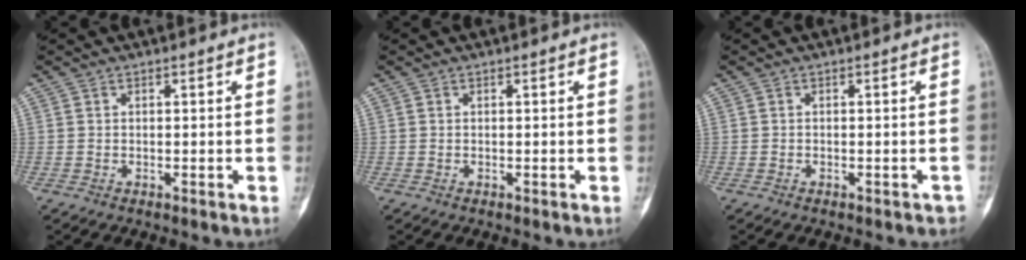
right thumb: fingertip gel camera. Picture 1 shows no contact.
{"total": 0.0}
{"total": 1.6, "force": [-1.3, 0.7, 0.5], "torque": [-0.005, 0.007, -0.015]}